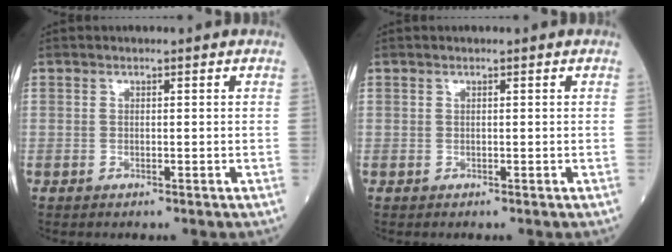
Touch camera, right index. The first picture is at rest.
{"total": 0.0}